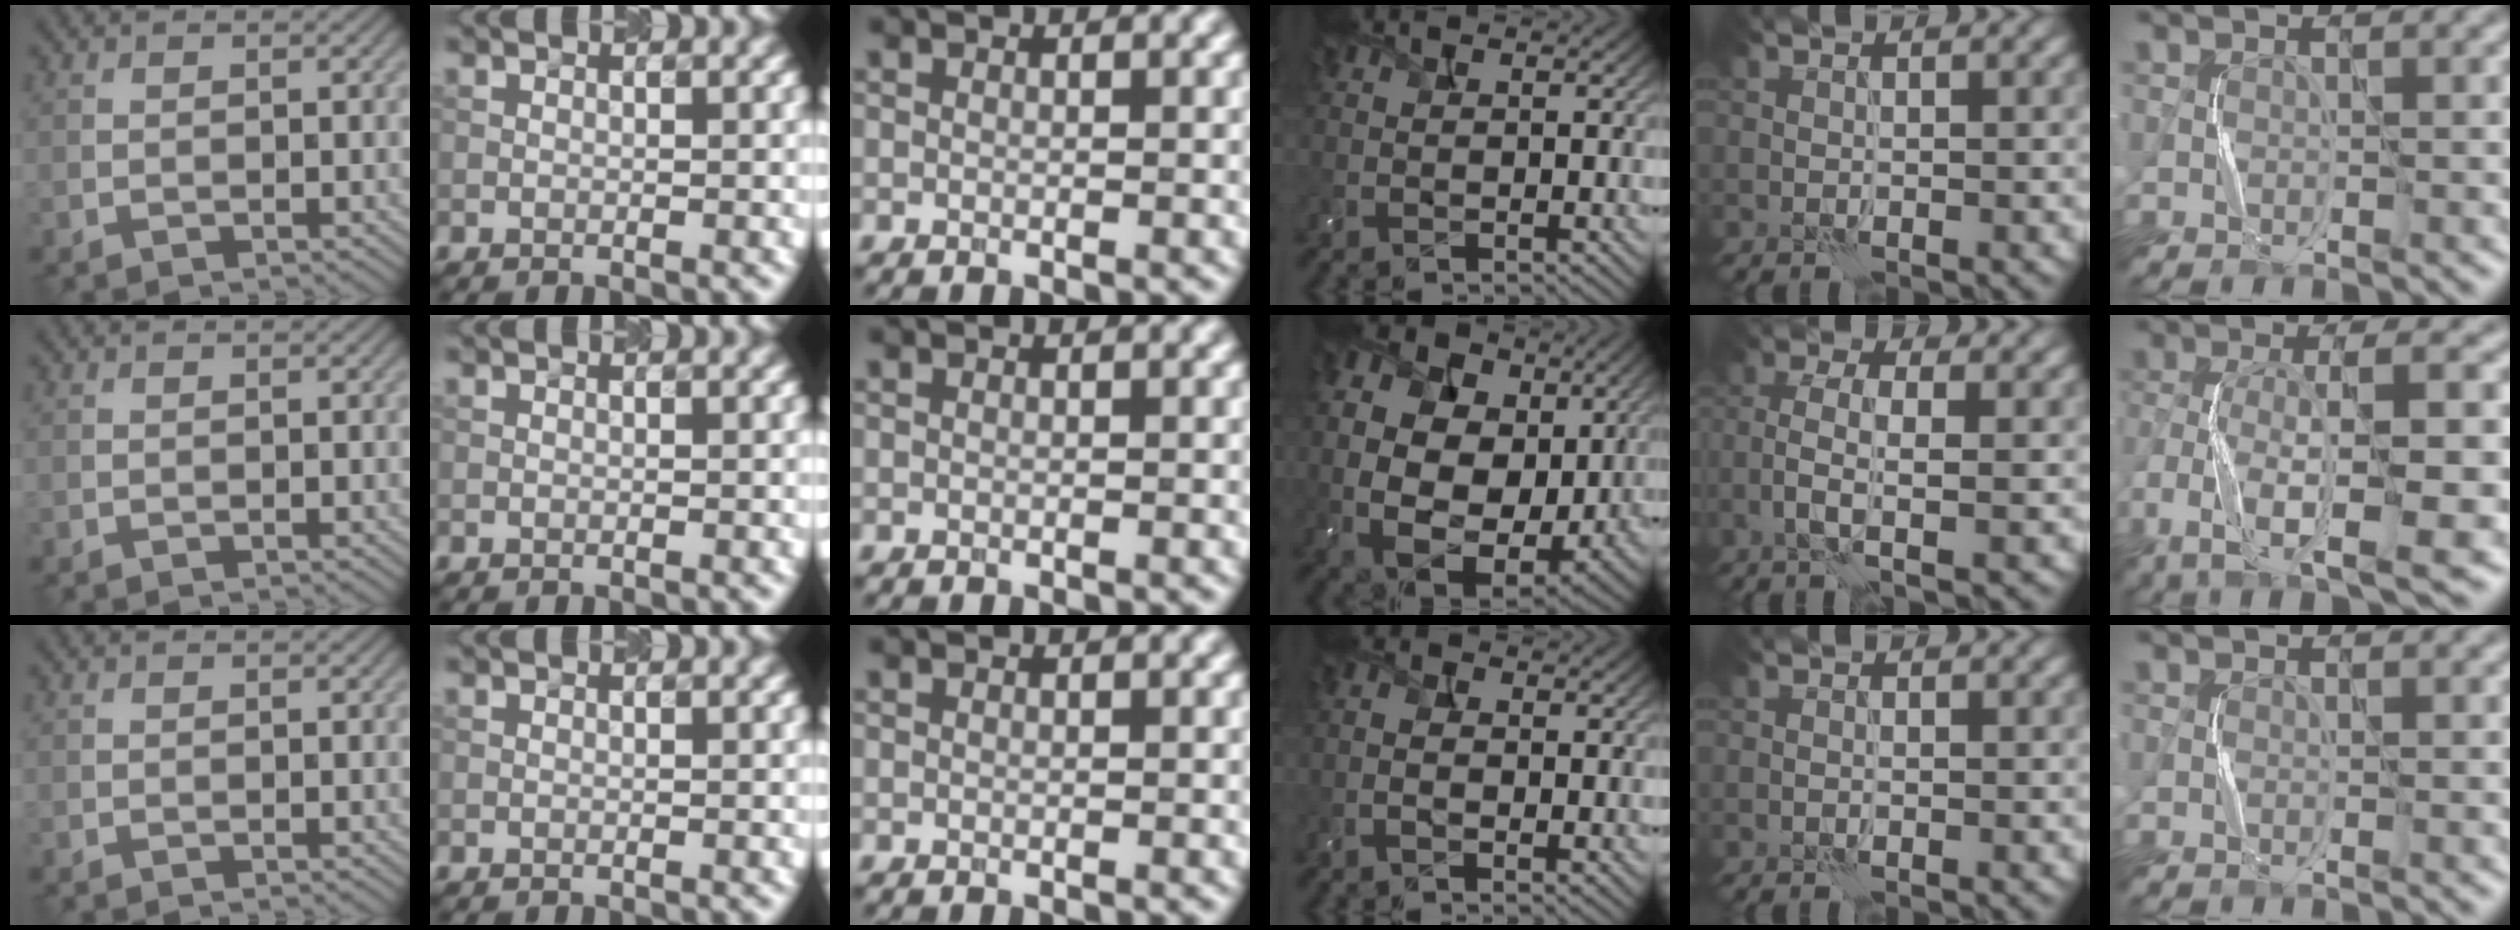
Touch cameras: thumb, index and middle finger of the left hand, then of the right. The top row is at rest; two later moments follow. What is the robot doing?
{"motion": "squeeze", "object": "bubble wrap"}